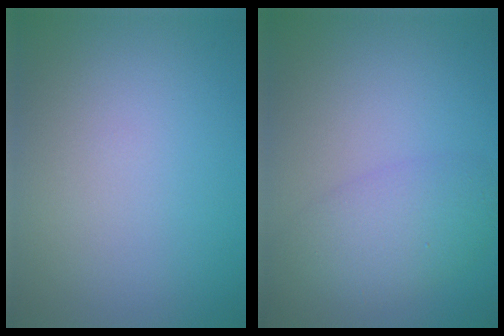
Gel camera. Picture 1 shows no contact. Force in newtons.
{"total": 4.2, "press": 4.2, "slide": 0.2}